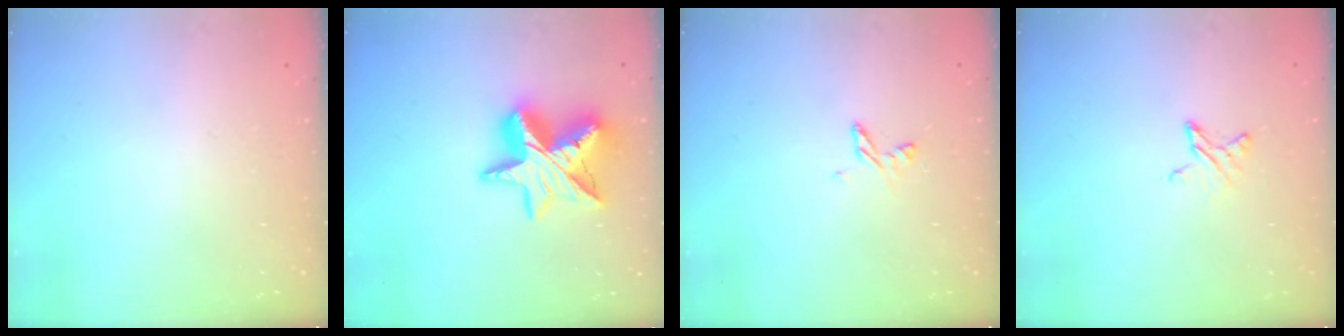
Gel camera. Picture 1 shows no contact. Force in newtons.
{"total": 15.1, "press": 15.1, "slide": 1.1}
{"total": 5.1, "press": 5.1, "slide": 0.4}
{"total": 4.2, "press": 4.2, "slide": 0.4}